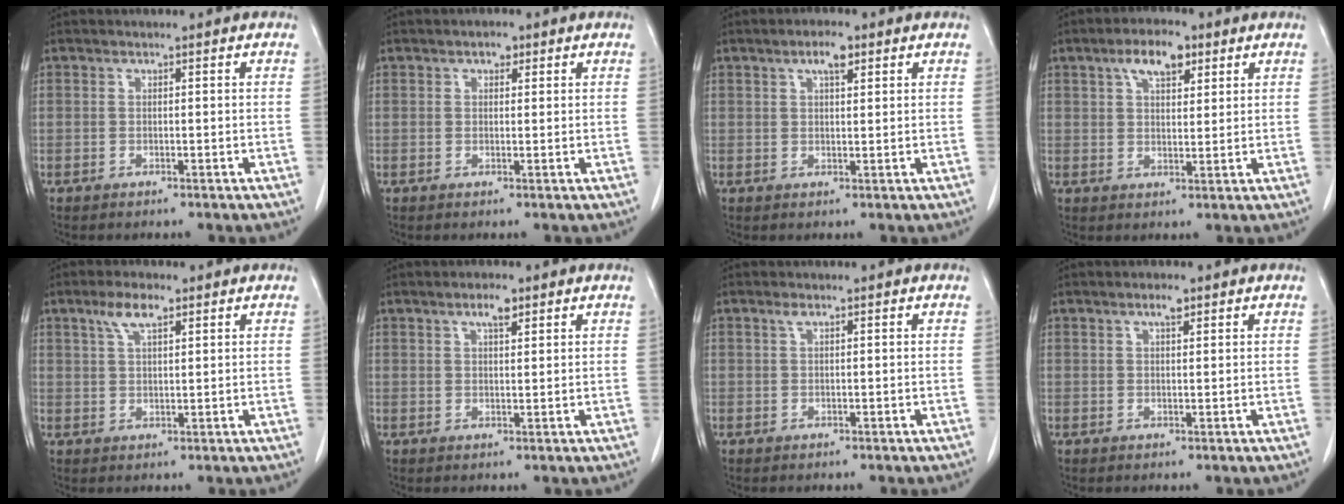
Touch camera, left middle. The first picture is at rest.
{"total": 1.4, "force": [0.8, 0.8, 0.8], "torque": [-0.015, 0.004, 0.012]}
{"total": 3.6, "force": [2.1, 1.0, 2.8], "torque": [-0.053, 0.005, 0.035]}
{"total": 6.1, "force": [3.4, 2.5, 4.4], "torque": [-0.078, 0.012, 0.056]}
{"total": 4.2, "force": [2.5, 1.2, 3.1], "torque": [-0.068, 0.009, 0.051]}
{"total": 2.8, "force": [1.7, 0.7, 2.0], "torque": [-0.038, 0.003, 0.029]}
{"total": 0.7, "force": [0.4, 0.1, 0.5], "torque": [-0.014, 0.005, 0.007]}
{"total": 1.8, "force": [1.1, 0.4, 1.3], "torque": [-0.026, 0.003, 0.019]}